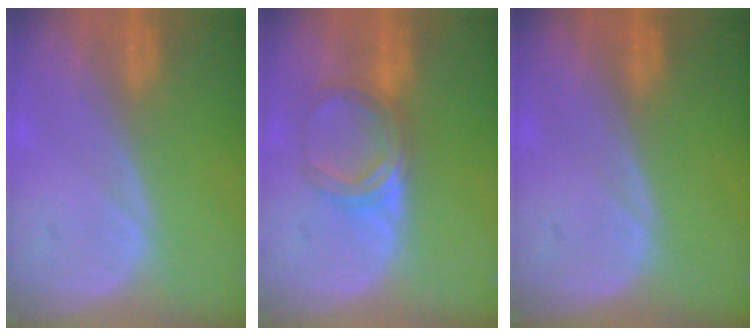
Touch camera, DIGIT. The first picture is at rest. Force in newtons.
{"total": 5.1, "press": 4.5, "slide": 2.3}
{"total": 0.0}